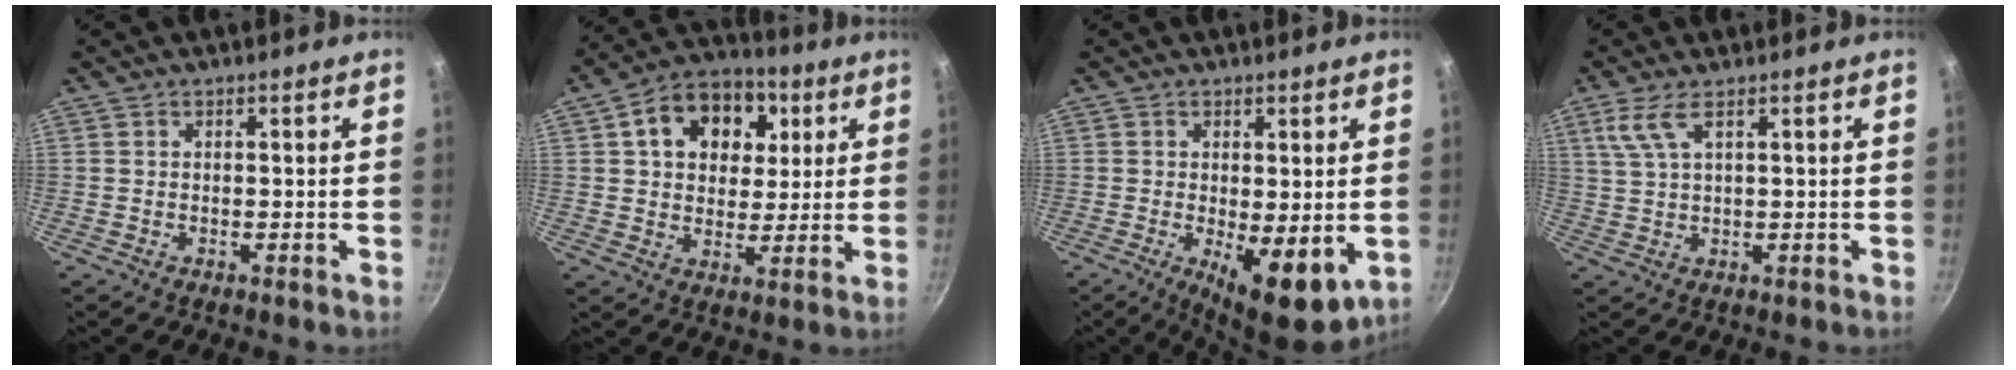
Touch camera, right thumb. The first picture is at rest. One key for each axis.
{"total": 15.2, "fx": 5.1, "fy": 11.2, "fz": 8.9, "tx": -0.113, "ty": 0.005, "tz": 0.070}
{"total": 9.7, "fx": -1.6, "fy": 3.8, "fz": 8.8, "tx": -0.113, "ty": -0.011, "tz": -0.008}
{"total": 4.6, "fx": 2.3, "fy": 1.3, "fz": 3.8, "tx": -0.089, "ty": -0.002, "tz": 0.052}